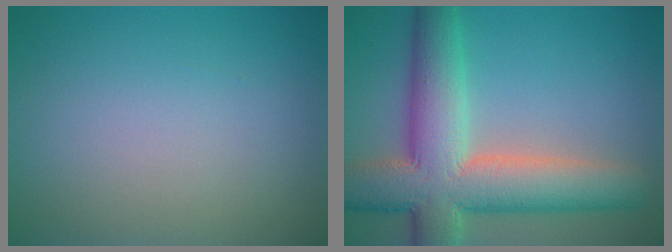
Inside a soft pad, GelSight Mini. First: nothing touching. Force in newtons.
{"total": 10.9, "press": 10.9, "slide": 0.7}